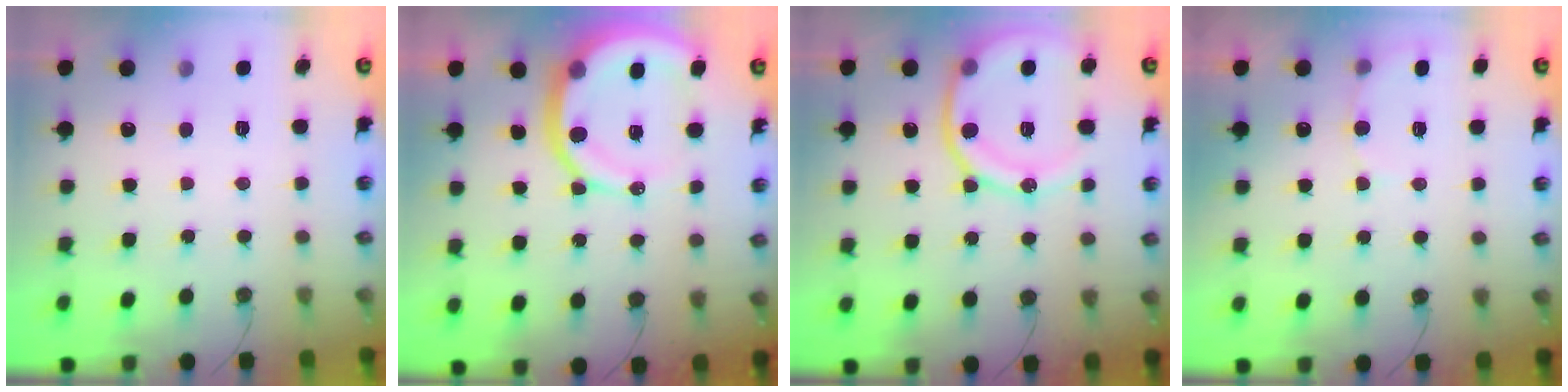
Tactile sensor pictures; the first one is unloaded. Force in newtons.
{"total": 14.2, "press": 14.1, "slide": 1.9}
{"total": 16.4, "press": 16.3, "slide": 1.9}
{"total": 6.2, "press": 6.2, "slide": 1.1}